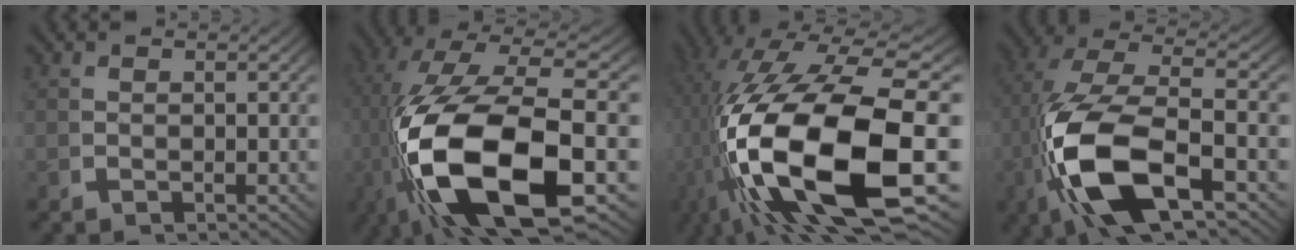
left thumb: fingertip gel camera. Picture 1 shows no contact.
{"total": 20.2, "force": [-2.5, 10.2, 17.2], "torque": [-0.404, -0.059, 0.005]}
{"total": 25.3, "force": [-1.7, 13.1, 21.6], "torque": [-0.459, -0.071, 0.028]}
{"total": 14.3, "force": [-1.6, 7.5, 12.1], "torque": [-0.301, -0.041, 0.003]}